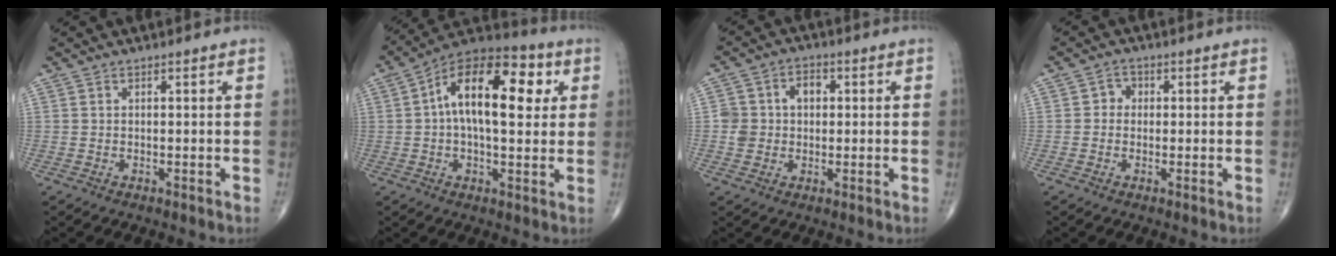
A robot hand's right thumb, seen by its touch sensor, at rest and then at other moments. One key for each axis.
{"total": 18.5, "fx": 3.7, "fy": 9.2, "fz": 15.6, "tx": -0.221, "ty": 0.024, "tz": 0.044}
{"total": 6.4, "fx": 0.6, "fy": 5.5, "fz": 3.3, "tx": -0.036, "ty": 0.018, "tz": 0.009}
{"total": 2.3, "fx": 0.0, "fy": 2.1, "fz": 1.0, "tx": 0.003, "ty": 0.008, "tz": -0.008}